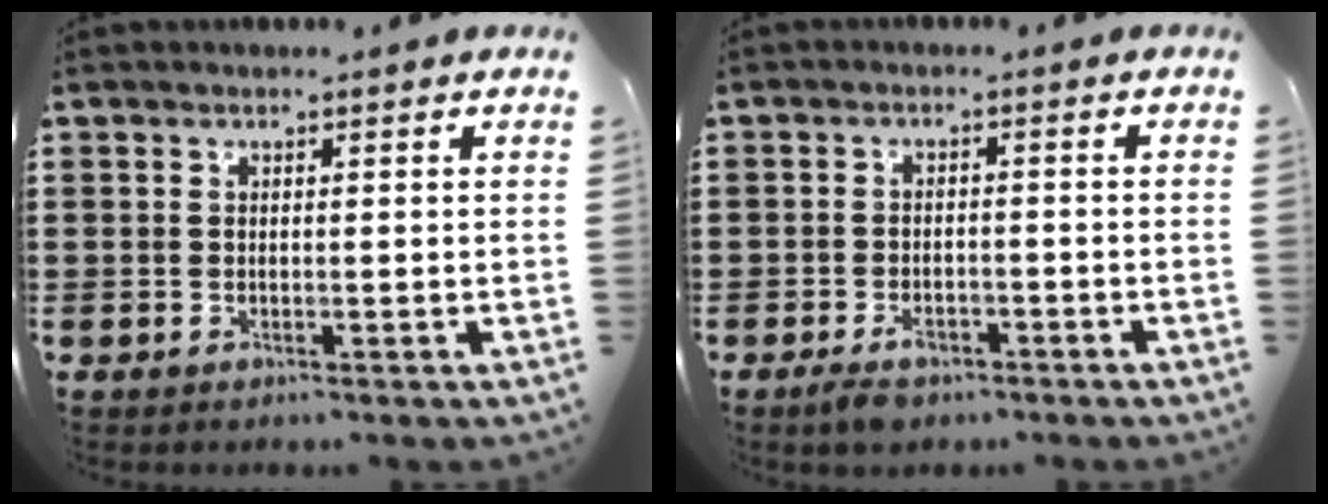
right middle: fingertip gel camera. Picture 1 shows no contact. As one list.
[{"total": 2.8, "force": [-1.9, 1.3, 1.5], "torque": [-0.034, 0.000, -0.039]}]